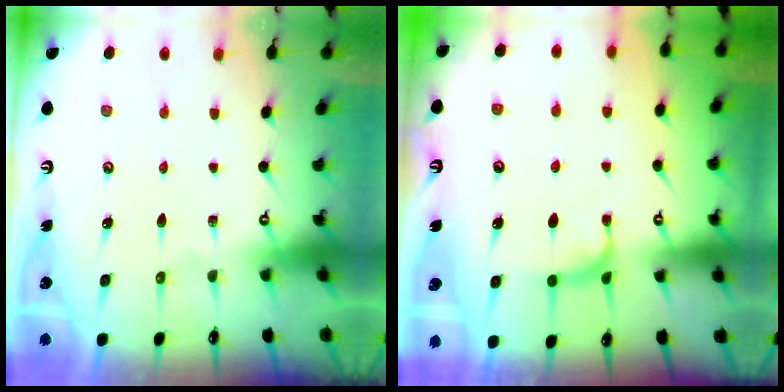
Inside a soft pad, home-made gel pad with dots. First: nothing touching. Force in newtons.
{"total": 1.0, "press": 0.9, "slide": 0.5}